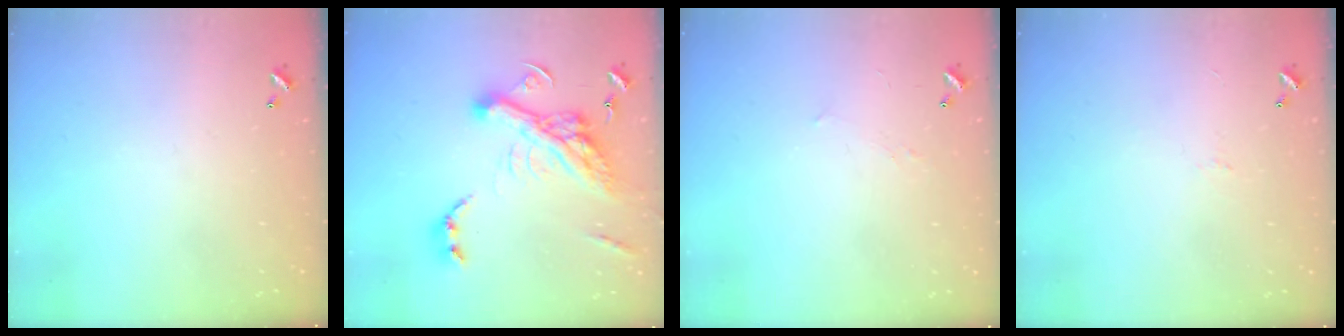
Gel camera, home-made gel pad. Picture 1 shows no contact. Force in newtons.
{"total": 15.5, "press": 15.3, "slide": 2.6}
{"total": 2.9, "press": 2.8, "slide": 0.4}
{"total": 0.0}